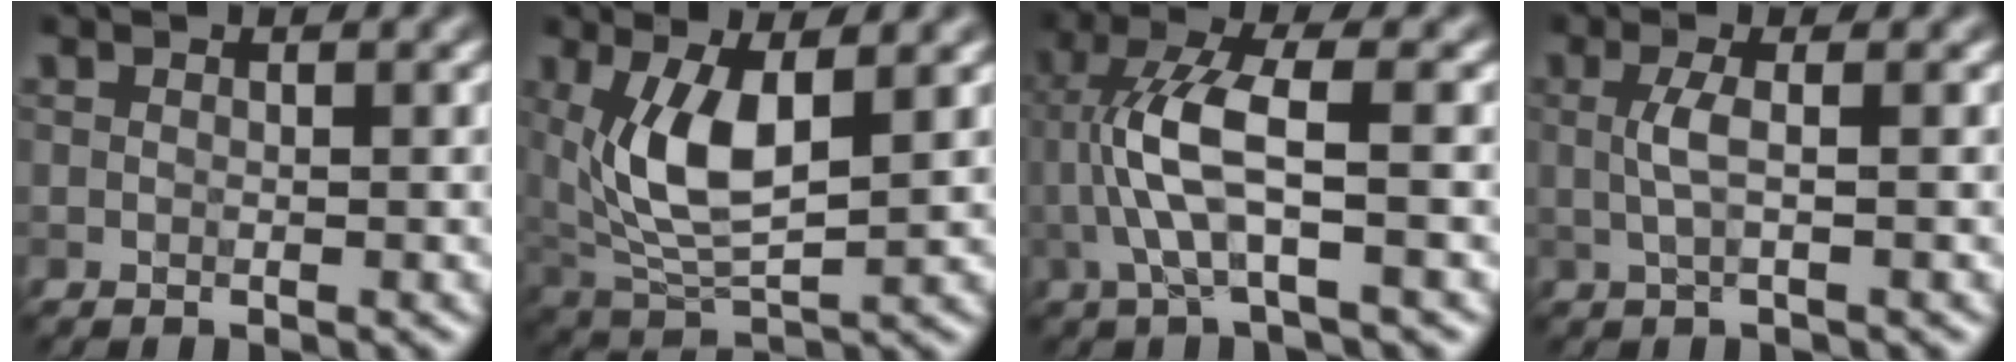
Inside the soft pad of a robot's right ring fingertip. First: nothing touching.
{"total": 6.7, "force": [1.5, 2.9, 5.9], "torque": [-0.128, -0.009, 0.036]}
{"total": 5.8, "force": [-0.7, 1.0, 5.6], "torque": [-0.124, 0.014, -0.014]}
{"total": 2.1, "force": [0.1, 0.5, 2.1], "torque": [-0.043, 0.003, 0.000]}